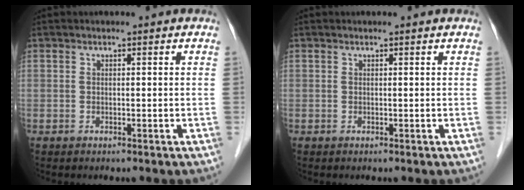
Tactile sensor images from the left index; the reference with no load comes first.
{"total": 0.0}